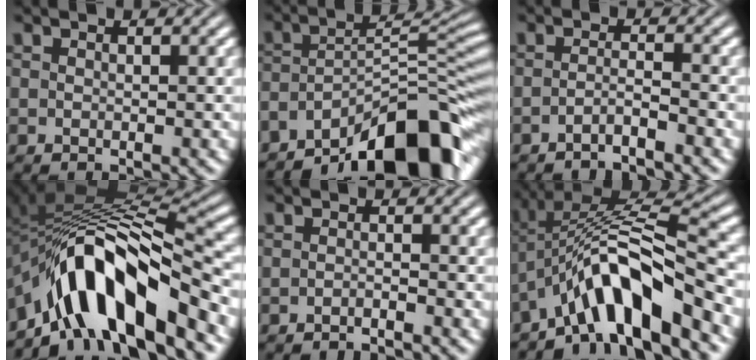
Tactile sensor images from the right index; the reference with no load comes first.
{"total": 14.0, "force": [-7.5, 6.5, 9.9], "torque": [-0.134, -0.032, -0.101]}
{"total": 2.4, "force": [-2.2, -0.2, 0.8], "torque": [-0.010, -0.011, -0.035]}
{"total": 15.4, "force": [-2.6, 8.0, 12.9], "torque": [-0.217, -0.003, -0.036]}
{"total": 1.3, "force": [-1.3, -0.4, 0.0], "torque": [0.001, -0.003, -0.022]}
{"total": 8.8, "force": [-2.1, 4.5, 7.2], "torque": [-0.119, -0.005, -0.026]}